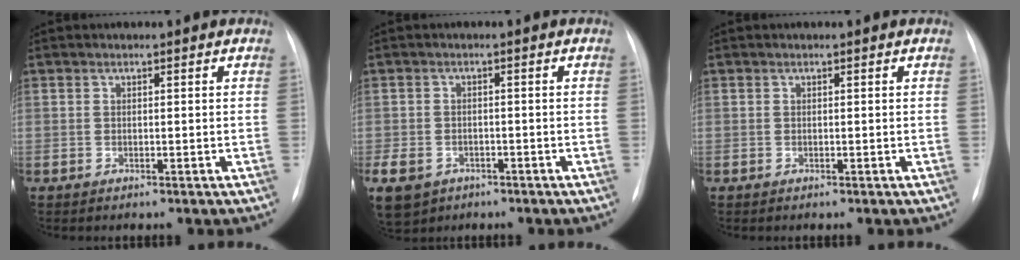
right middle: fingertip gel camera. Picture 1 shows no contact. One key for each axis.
{"total": 13.2, "fx": -6.3, "fy": 10.5, "fz": 5.1, "tx": -0.160, "ty": -0.008, "tz": -0.086}
{"total": 0.0}